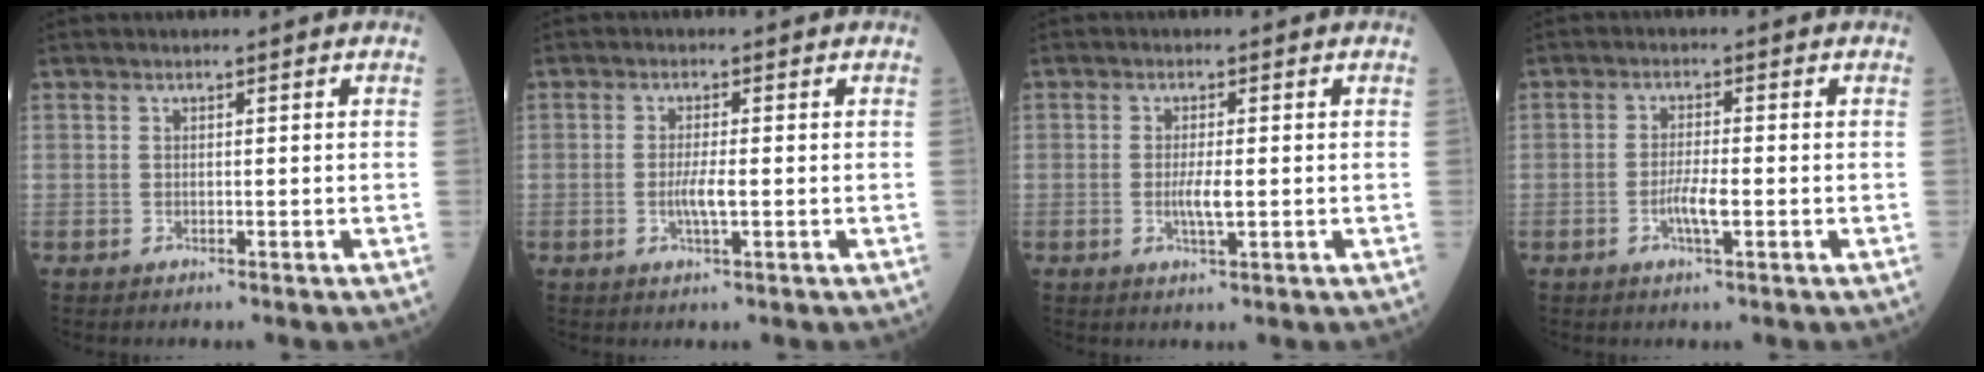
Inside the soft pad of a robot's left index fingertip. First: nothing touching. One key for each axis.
{"total": 2.5, "fx": -0.3, "fy": 0.1, "fz": 2.5, "tx": -0.053, "ty": -0.004, "tz": -0.006}
{"total": 2.6, "fx": -0.2, "fy": 0.3, "fz": 2.6, "tx": -0.055, "ty": -0.005, "tz": -0.003}
{"total": 3.2, "fx": -1.0, "fy": 0.3, "fz": 3.0, "tx": -0.063, "ty": -0.003, "tz": -0.019}